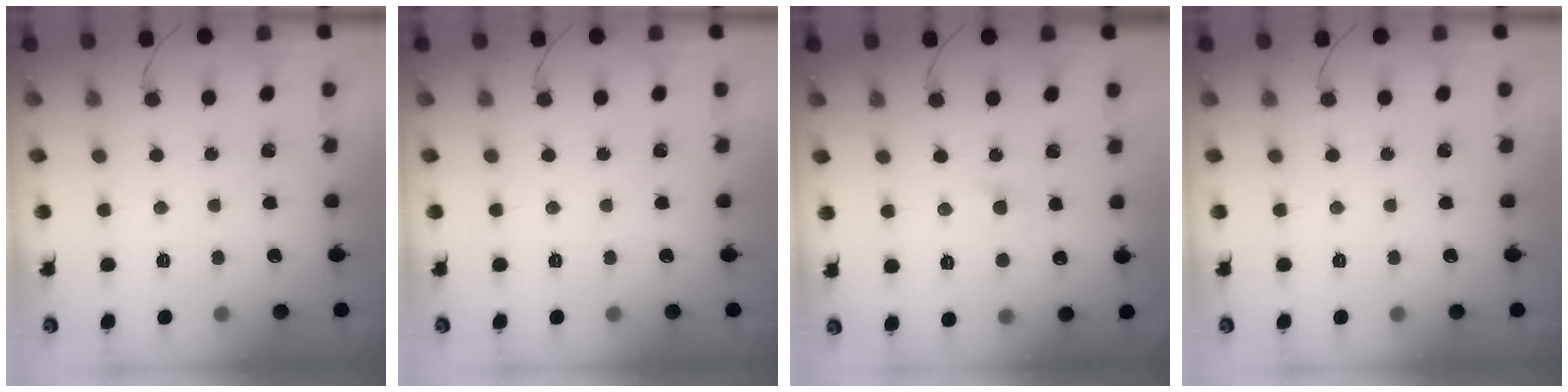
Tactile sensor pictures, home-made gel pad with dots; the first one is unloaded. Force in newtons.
{"total": 0.0}
{"total": 4.2, "press": 3.9, "slide": 1.7}
{"total": 0.0}